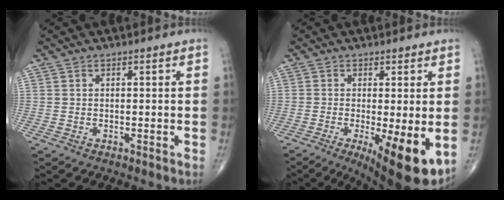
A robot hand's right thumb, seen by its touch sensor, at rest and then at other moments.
{"total": 11.6, "force": [-3.1, 3.1, 10.7], "torque": [-0.158, -0.026, -0.040]}